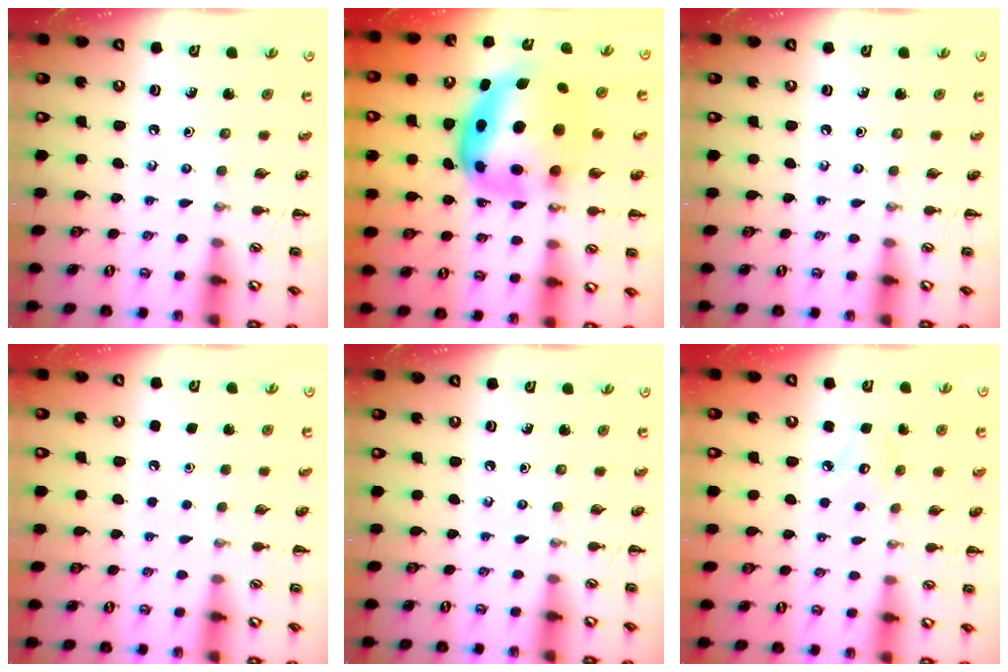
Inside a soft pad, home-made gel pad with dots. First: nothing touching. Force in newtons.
{"total": 10.9, "press": 10.6, "slide": 2.6}
{"total": 0.0}
{"total": 2.3, "press": 2.3, "slide": 0.1}
{"total": 0.0}
{"total": 3.8, "press": 3.7, "slide": 0.9}